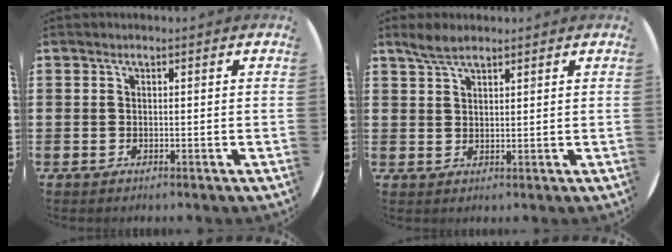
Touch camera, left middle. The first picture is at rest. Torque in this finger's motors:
{"motor_torque": [0.08, -0.06, 0.03, 0.01]}